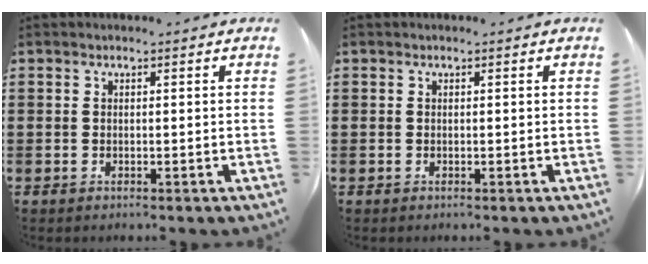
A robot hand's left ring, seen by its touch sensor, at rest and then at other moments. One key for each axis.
{"total": 0.0}